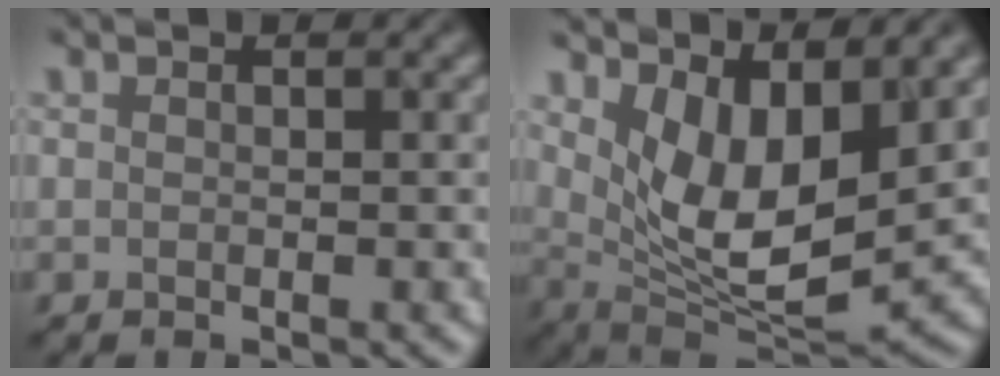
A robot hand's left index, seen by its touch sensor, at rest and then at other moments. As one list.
[{"total": 7.1, "force": [1.9, 3.1, 6.1], "torque": [-0.121, -0.022, 0.055]}]